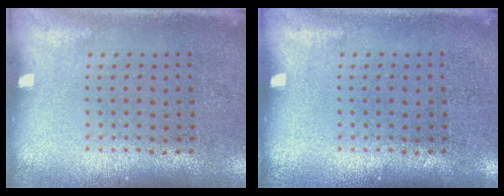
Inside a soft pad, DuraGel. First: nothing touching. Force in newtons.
{"total": 0.0}